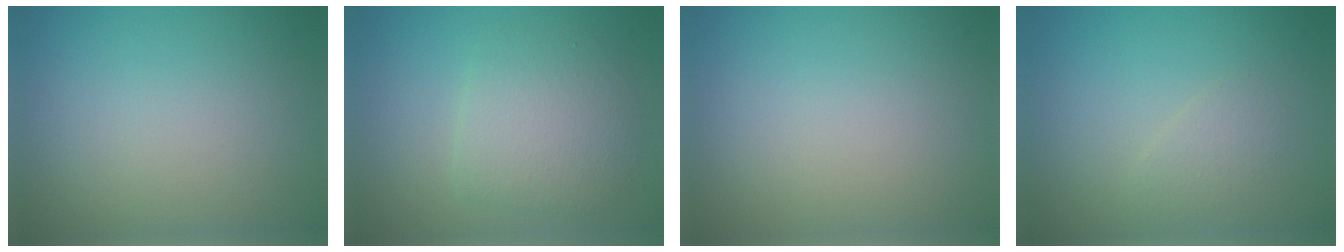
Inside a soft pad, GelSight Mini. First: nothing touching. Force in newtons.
{"total": 4.3, "press": 4.3, "slide": 0.1}
{"total": 0.0}
{"total": 1.3, "press": 1.3, "slide": 0.1}